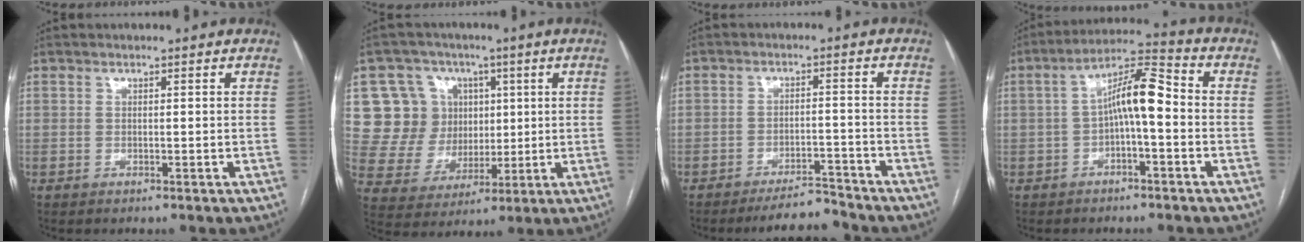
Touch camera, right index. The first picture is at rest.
{"total": 12.4, "force": [4.0, 11.3, 3.2], "torque": [-0.074, 0.050, 0.087]}
{"total": 5.1, "force": [-5.0, 0.7, 1.0], "torque": [-0.008, -0.002, -0.080]}
{"total": 8.5, "force": [-0.7, 1.8, 8.2], "torque": [-0.144, 0.034, -0.014]}